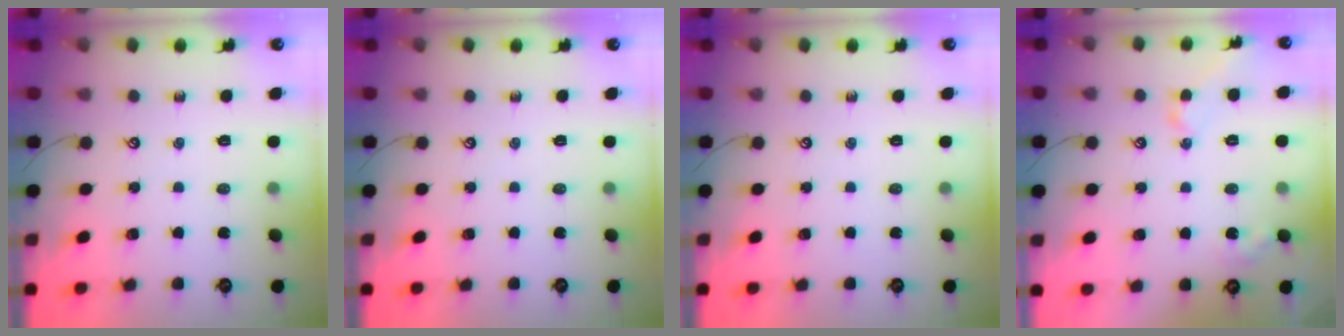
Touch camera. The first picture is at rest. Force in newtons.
{"total": 0.0}
{"total": 0.0}
{"total": 2.7, "press": 2.6, "slide": 0.7}